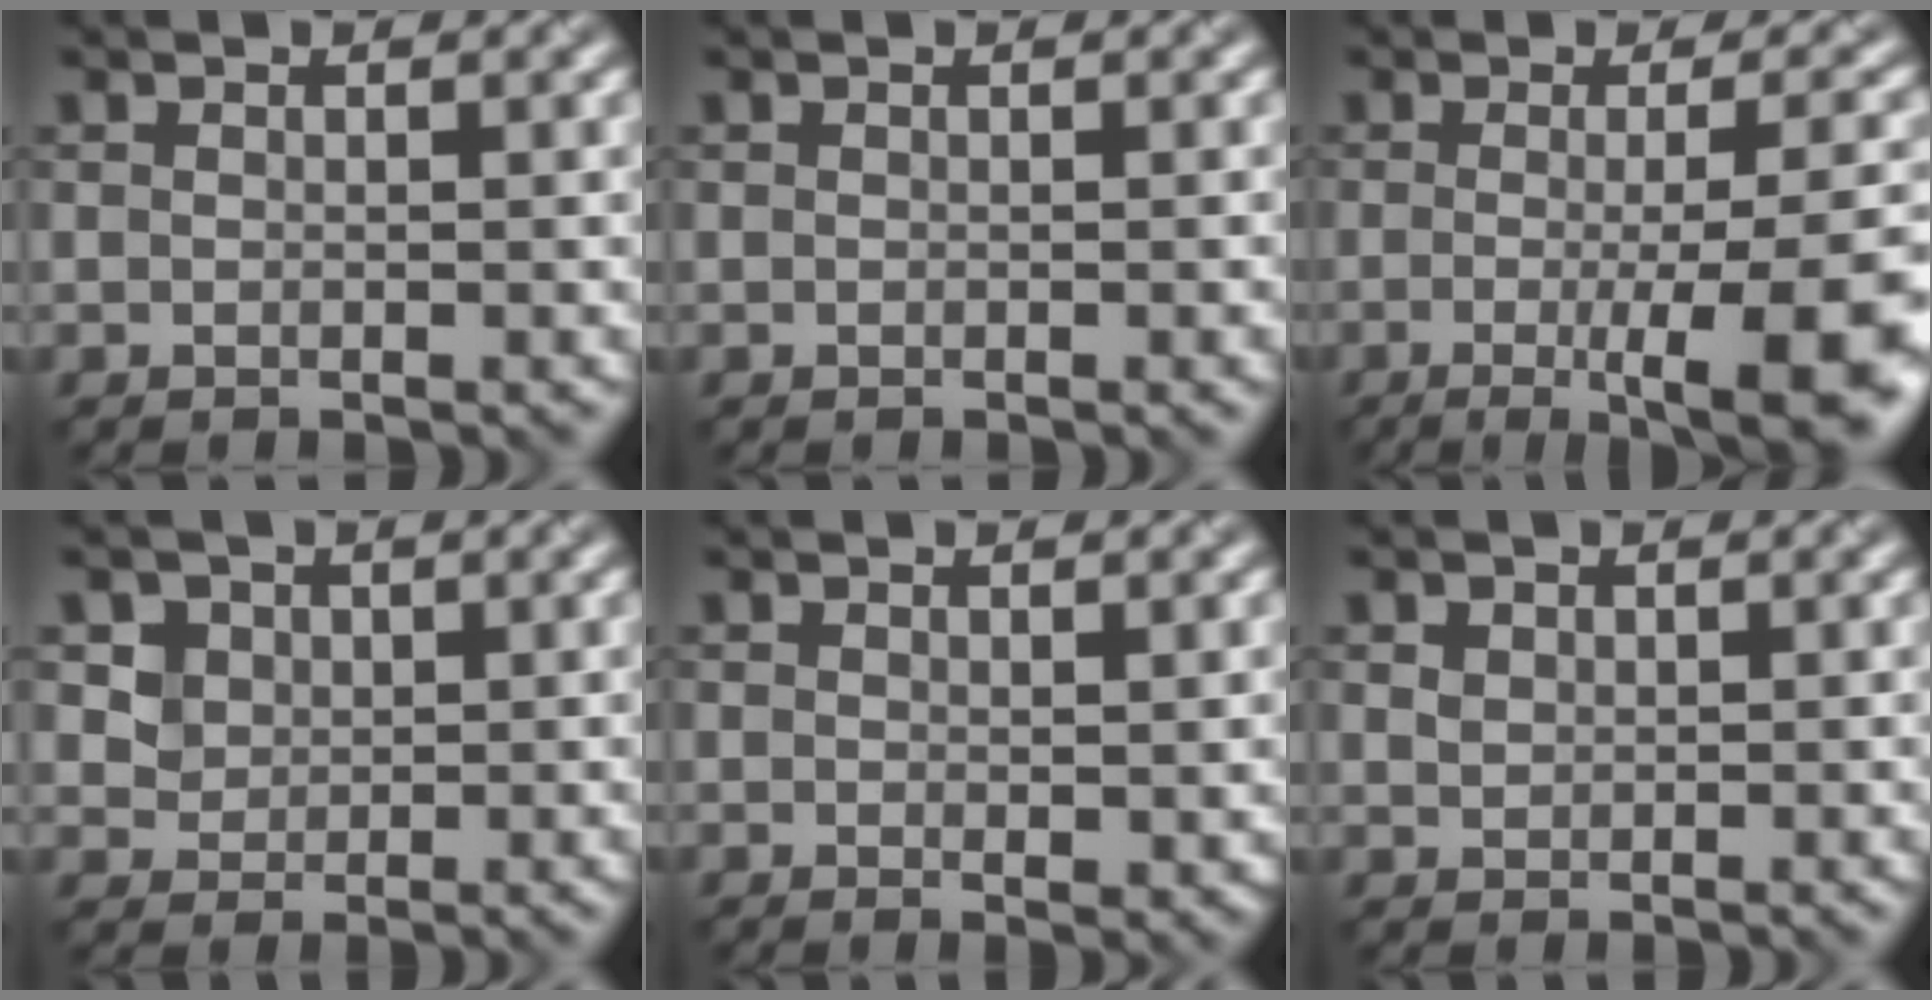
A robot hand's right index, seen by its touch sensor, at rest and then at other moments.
{"total": 0.8, "force": [-0.1, 0.3, 0.8], "torque": [-0.003, 0.003, -0.002]}
{"total": 10.6, "force": [-2.4, 2.7, 10.0], "torque": [-0.102, -0.015, -0.027]}
{"total": 3.9, "force": [1.8, 3.1, 1.4], "torque": [-0.039, -0.008, 0.038]}
{"total": 1.3, "force": [0.1, 0.4, 1.3], "torque": [-0.018, -0.006, 0.006]}
{"total": 0.9, "force": [0.4, 0.7, 0.2], "torque": [-0.004, -0.006, 0.011]}